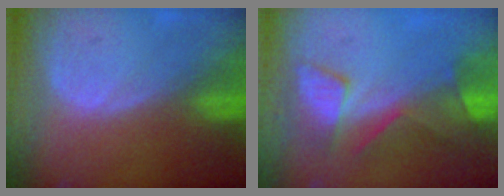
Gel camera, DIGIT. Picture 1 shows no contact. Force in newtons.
{"total": 7.5, "press": 6.9, "slide": 3.0}